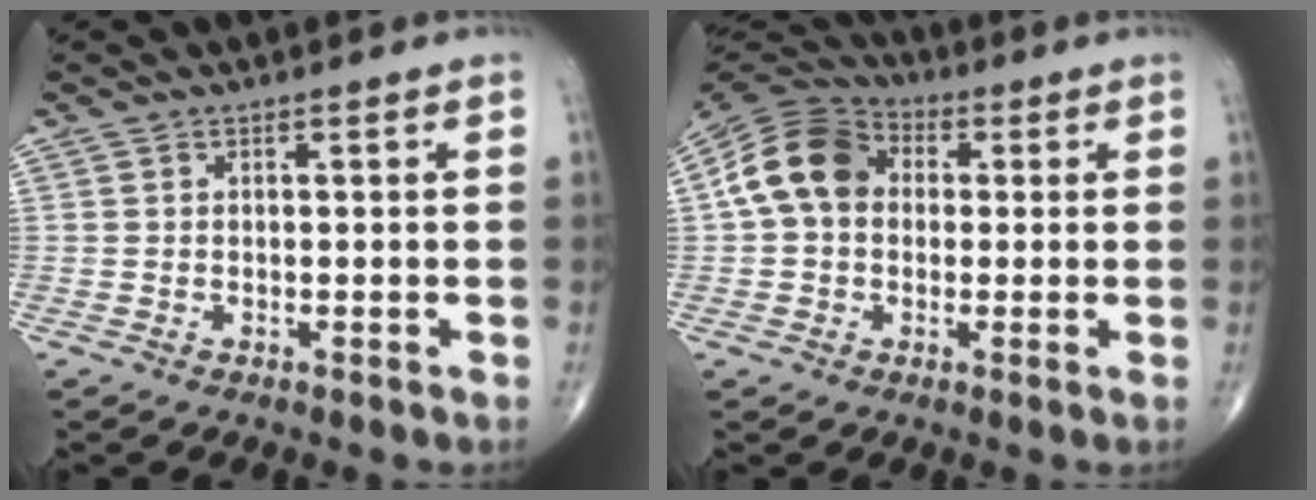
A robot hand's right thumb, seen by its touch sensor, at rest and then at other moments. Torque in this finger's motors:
{"motor_torque": [-0.21, 1.07, 1.02, 0.01, 0.12]}